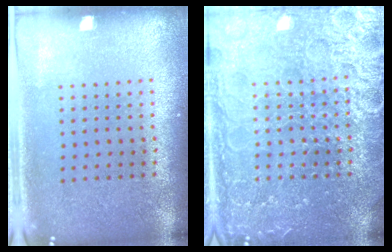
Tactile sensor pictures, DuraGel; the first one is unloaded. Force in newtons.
{"total": 6.9, "press": 6.8, "slide": 0.8}